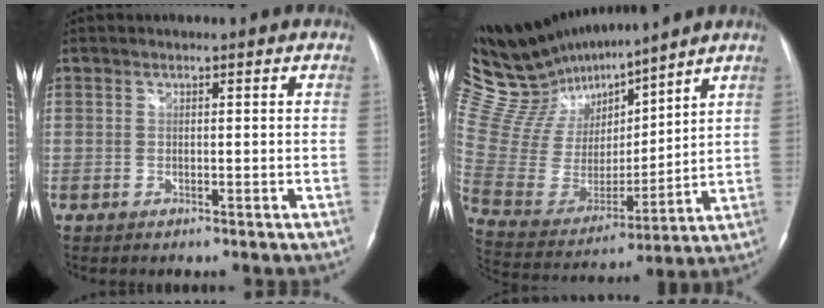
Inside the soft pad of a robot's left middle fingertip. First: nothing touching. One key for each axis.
{"total": 19.9, "fx": 17.5, "fy": 4.2, "fz": 8.5, "tx": -0.171, "ty": 0.008, "tz": 0.327}